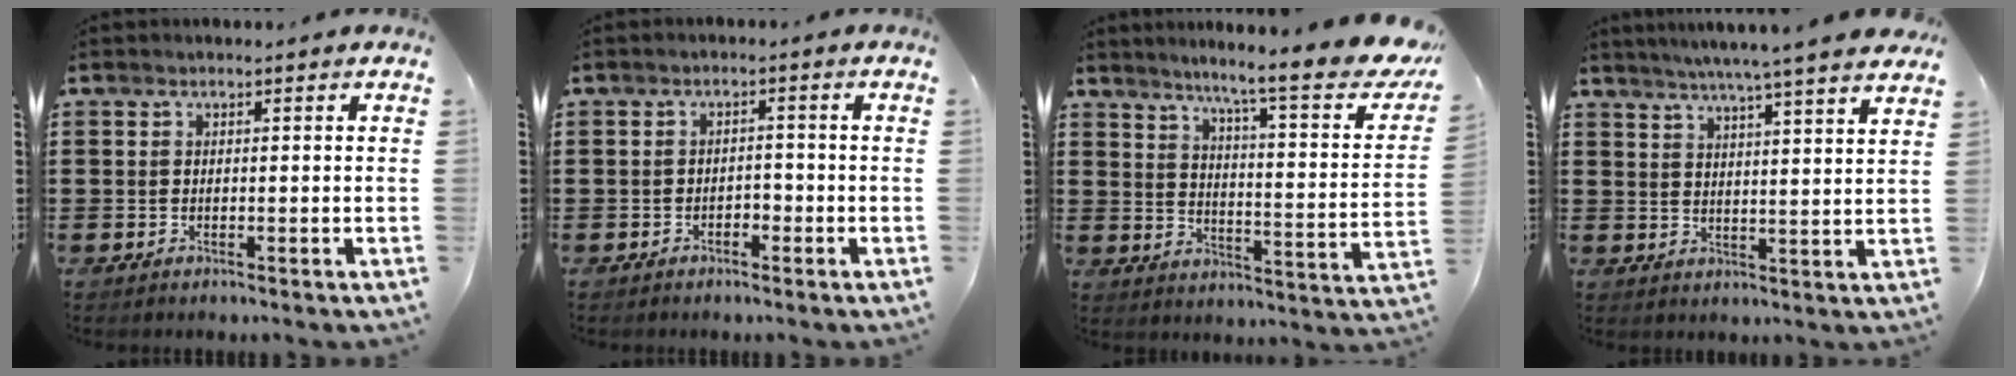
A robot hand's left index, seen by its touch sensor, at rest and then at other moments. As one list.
[{"total": 1.6, "force": [-1.3, 0.7, 0.4], "torque": [-0.015, 0.001, -0.031]}, {"total": 8.6, "force": [6.7, -0.1, 5.4], "torque": [-0.098, -0.058, 0.098]}, {"total": 4.9, "force": [4.5, -0.9, 1.7], "torque": [-0.050, -0.025, 0.075]}]